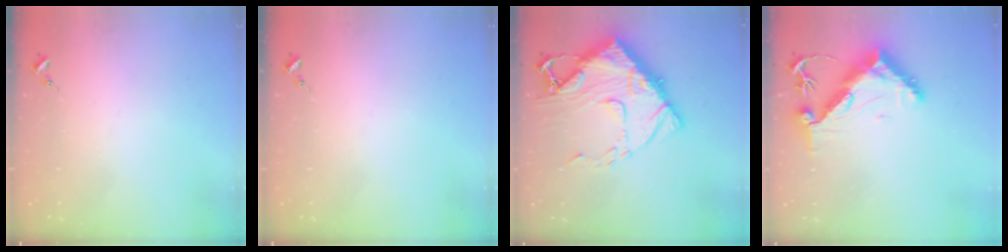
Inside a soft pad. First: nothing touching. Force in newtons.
{"total": 0.0}
{"total": 17.4, "press": 17.4, "slide": 1.6}
{"total": 12.8, "press": 12.8, "slide": 1.2}